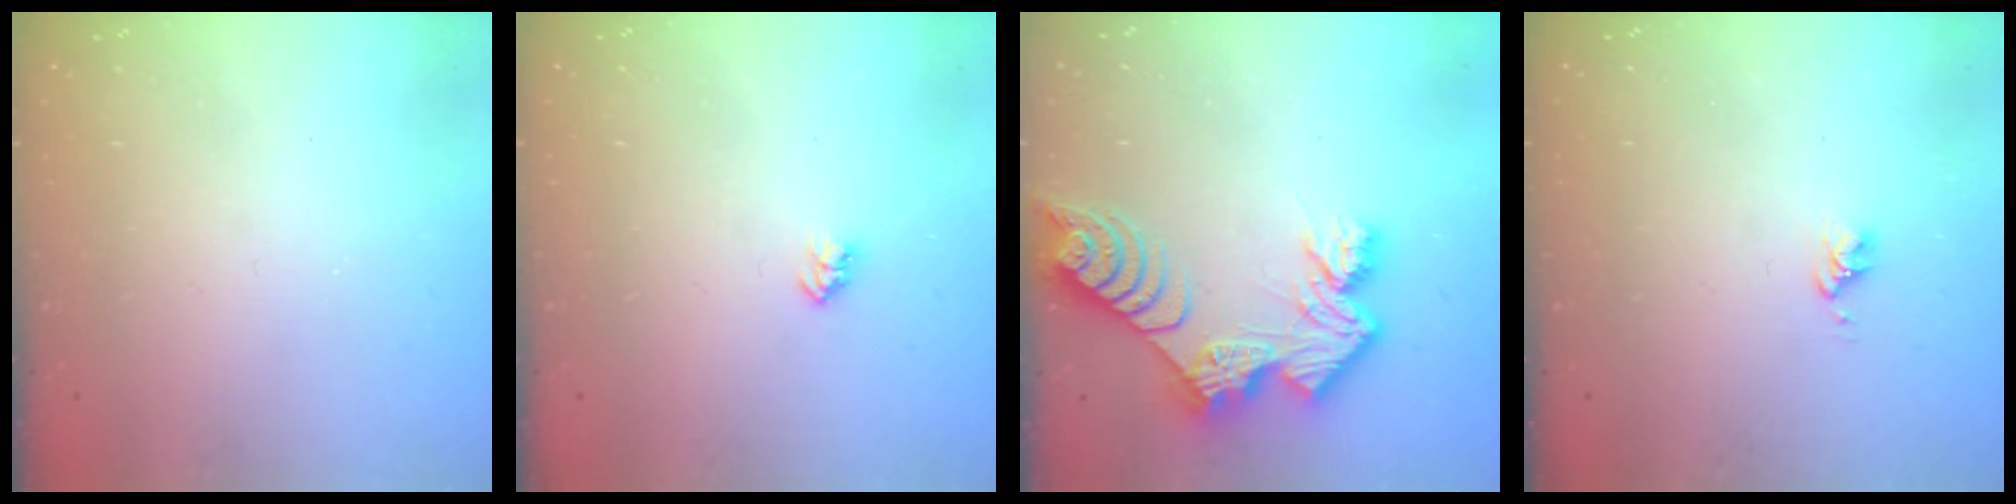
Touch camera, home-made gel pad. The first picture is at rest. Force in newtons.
{"total": 2.6, "press": 2.6, "slide": 0.4}
{"total": 11.9, "press": 11.8, "slide": 1.0}
{"total": 2.8, "press": 2.8, "slide": 0.3}